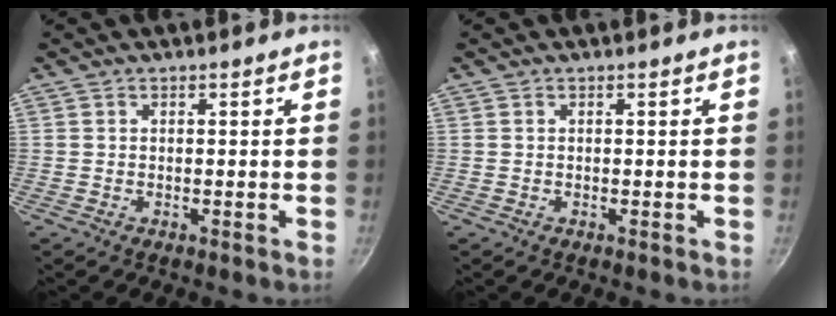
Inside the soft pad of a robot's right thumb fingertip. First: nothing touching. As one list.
[{"total": 0.0}]